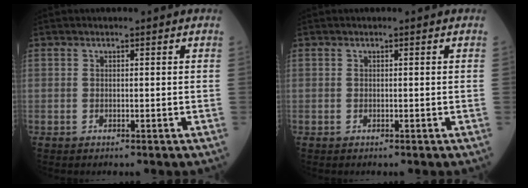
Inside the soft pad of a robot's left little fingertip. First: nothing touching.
{"total": 0.0}